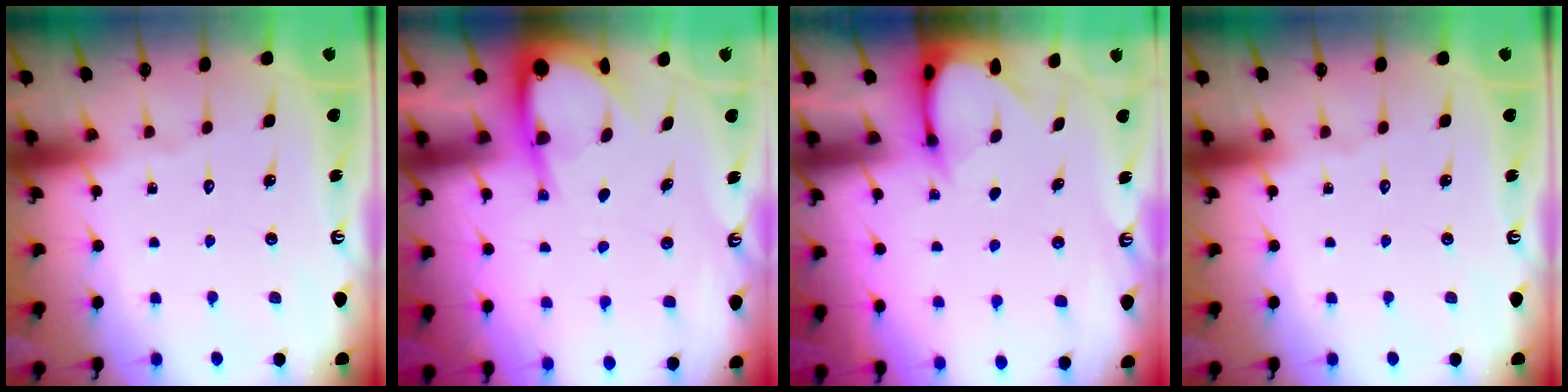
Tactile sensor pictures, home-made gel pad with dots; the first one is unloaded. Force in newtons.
{"total": 7.0, "press": 6.9, "slide": 0.8}
{"total": 3.5, "press": 3.5, "slide": 0.3}
{"total": 0.0}